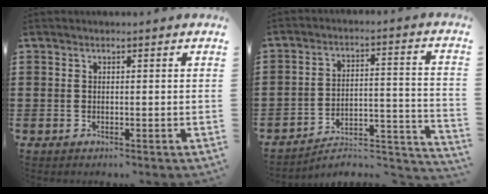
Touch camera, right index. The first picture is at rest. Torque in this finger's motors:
{"motor_torque": [-0.80, 0.40, -1.05, -0.21]}